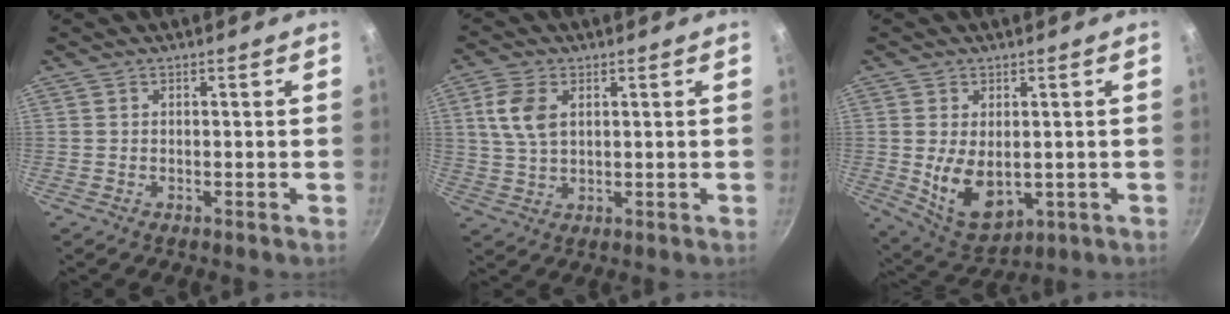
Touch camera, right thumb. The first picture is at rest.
{"total": 7.0, "force": [2.1, 4.2, 5.2], "torque": [-0.100, -0.003, 0.041]}
{"total": 10.2, "force": [-0.3, 6.3, 8.0], "torque": [-0.126, -0.019, 0.020]}